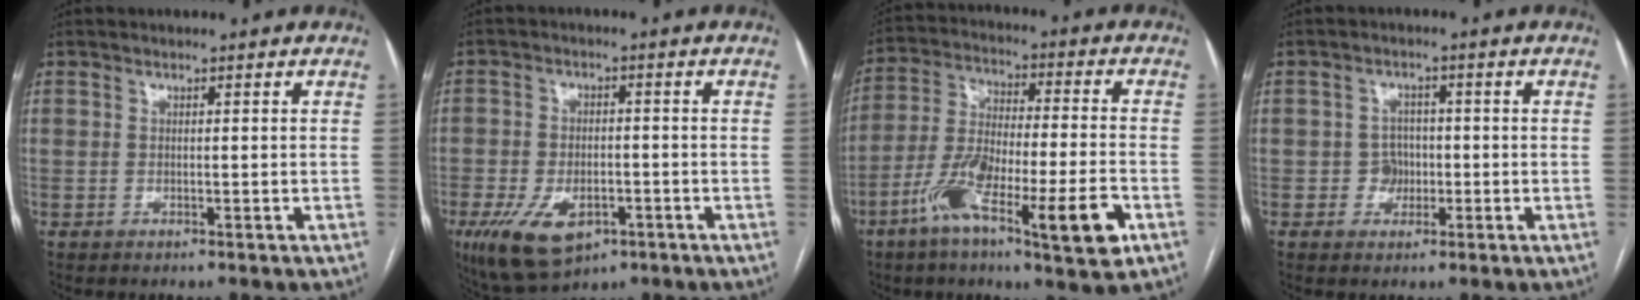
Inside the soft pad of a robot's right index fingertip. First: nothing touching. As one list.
[{"total": 10.6, "force": [-5.1, 5.5, 7.4], "torque": [-0.141, -0.004, -0.074]}, {"total": 15.7, "force": [-7.4, 2.2, 13.6], "torque": [-0.250, -0.006, -0.125]}, {"total": 3.1, "force": [-0.6, 2.9, 0.9], "torque": [-0.004, 0.012, -0.007]}]